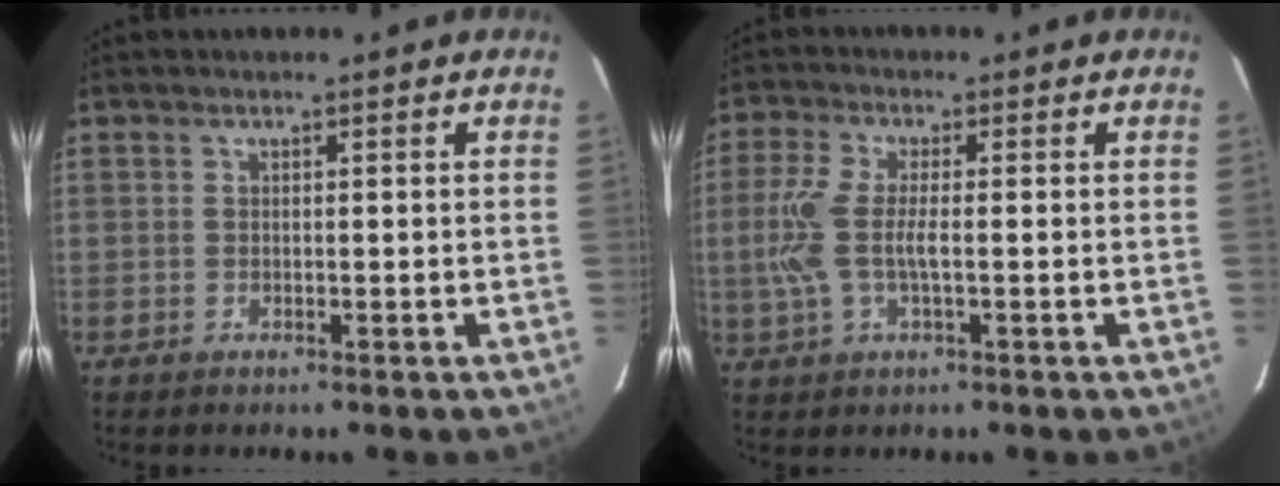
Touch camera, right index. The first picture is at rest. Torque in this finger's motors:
{"motor_torque": [0.67, -0.45, 0.44, 0.15]}